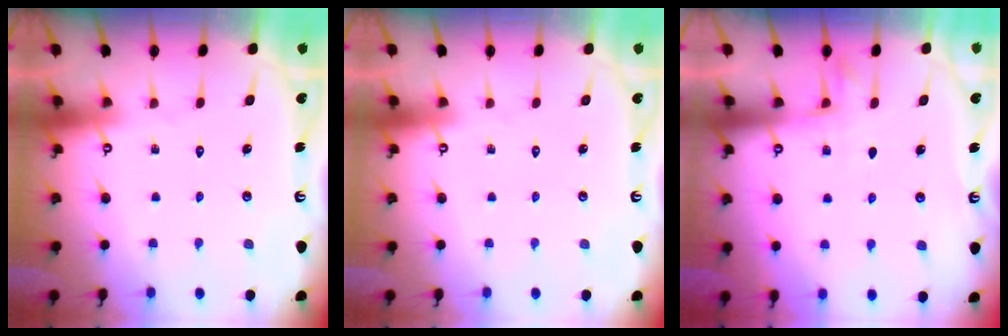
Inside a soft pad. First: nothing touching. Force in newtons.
{"total": 0.0}
{"total": 5.2, "press": 5.0, "slide": 1.4}